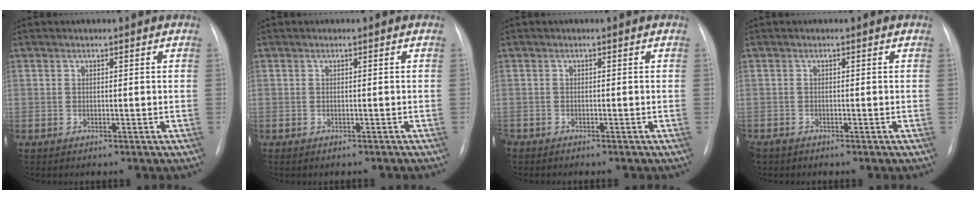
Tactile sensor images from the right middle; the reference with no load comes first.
{"total": 1.8, "force": [-1.6, 0.6, 0.5], "torque": [-0.007, -0.002, -0.020]}
{"total": 1.6, "force": [-1.5, 0.5, 0.5], "torque": [-0.009, -0.001, -0.021]}
{"total": 1.4, "force": [-1.1, 0.7, 0.4], "torque": [-0.008, 0.000, -0.017]}